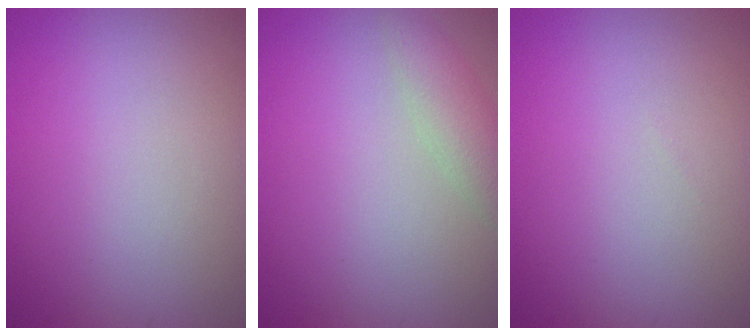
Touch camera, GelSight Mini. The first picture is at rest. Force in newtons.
{"total": 2.5, "press": 2.5, "slide": 0.2}
{"total": 0.0}